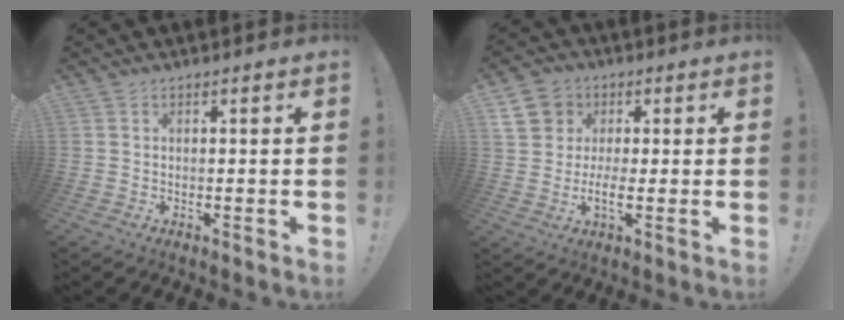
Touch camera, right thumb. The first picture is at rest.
{"total": 8.7, "force": [0.6, 7.1, 4.9], "torque": [-0.090, 0.000, 0.018]}